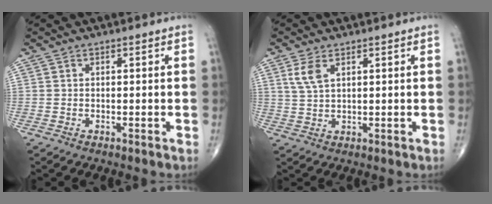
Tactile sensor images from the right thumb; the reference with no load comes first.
{"total": 3.9, "force": [1.8, 1.8, 2.9], "torque": [-0.062, 0.001, 0.044]}